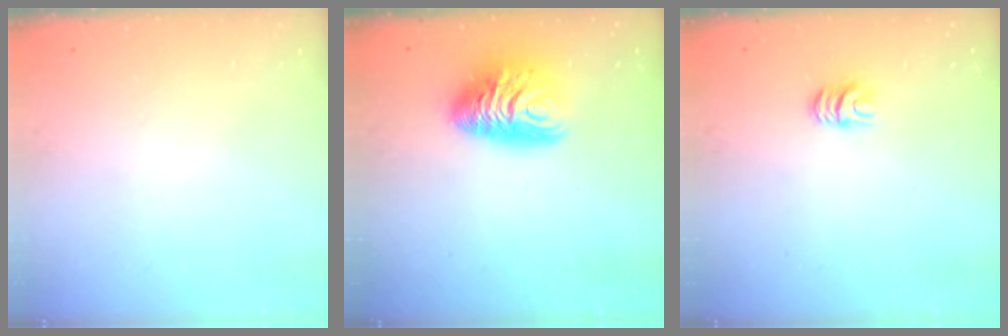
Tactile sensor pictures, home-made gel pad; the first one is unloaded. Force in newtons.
{"total": 11.0, "press": 11.0, "slide": 0.9}
{"total": 6.0, "press": 6.0, "slide": 0.6}